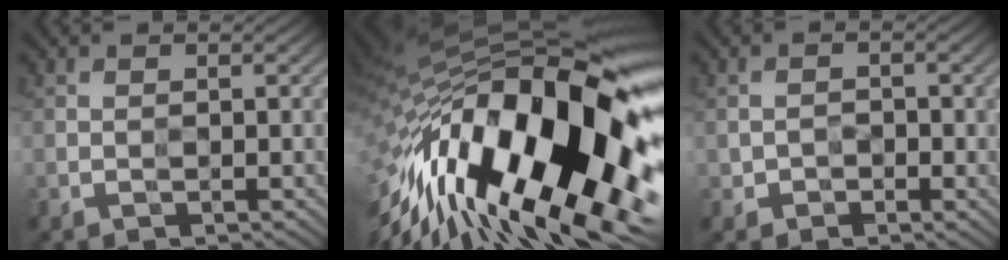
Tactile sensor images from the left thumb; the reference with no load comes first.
{"total": 20.8, "force": [-4.2, 9.1, 18.3], "torque": [-0.344, -0.016, -0.089]}
{"total": 1.0, "force": [-0.4, 0.9, 0.0], "torque": [0.007, 0.004, -0.006]}